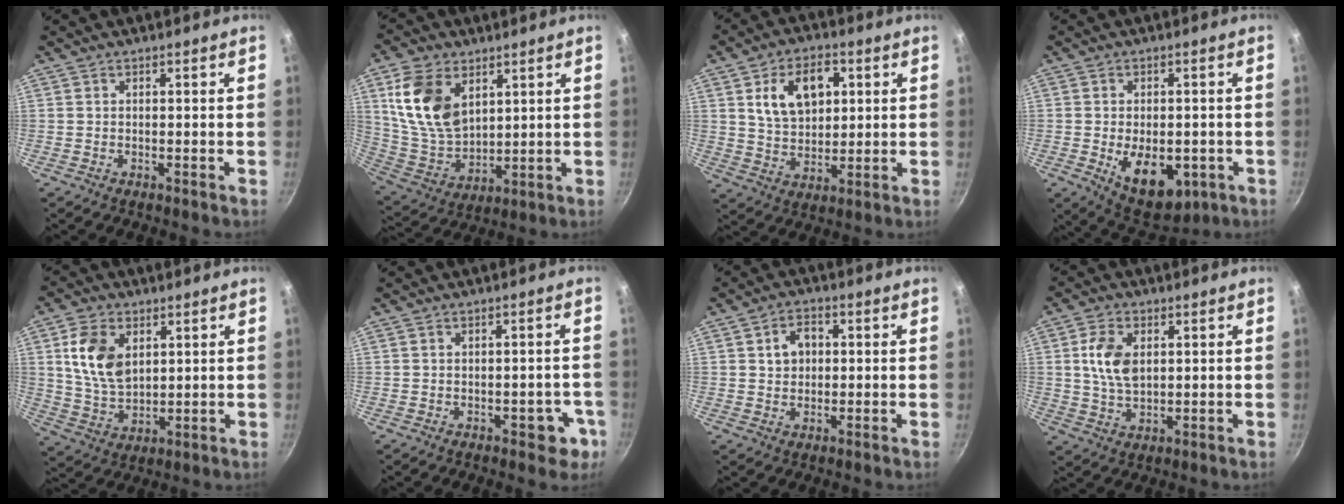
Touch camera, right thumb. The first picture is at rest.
{"total": 15.5, "force": [5.9, 9.9, 10.3], "torque": [-0.178, -0.028, 0.129]}
{"total": 12.1, "force": [3.6, 7.9, 8.3], "torque": [-0.109, -0.006, 0.064]}
{"total": 11.9, "force": [-3.0, 7.1, 9.1], "torque": [-0.098, -0.005, -0.025]}
{"total": 11.3, "force": [3.4, 7.4, 7.8], "torque": [-0.131, -0.019, 0.072]}
{"total": 4.6, "force": [-1.8, 2.7, 3.3], "torque": [-0.007, 0.017, -0.016]}
{"total": 5.0, "force": [0.9, 3.9, 3.1], "torque": [-0.029, 0.008, 0.013]}
{"total": 8.1, "force": [1.7, 5.1, 6.1], "torque": [-0.103, -0.004, 0.032]}